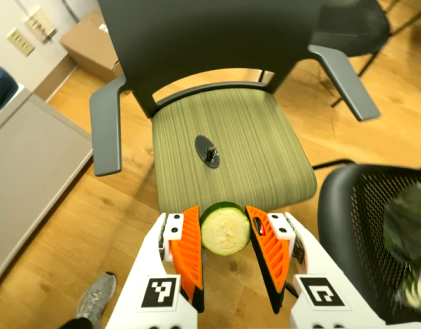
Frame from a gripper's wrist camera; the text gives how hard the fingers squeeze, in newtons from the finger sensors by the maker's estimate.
{"total": 8.8, "left": 8.9, "right": 8.8}